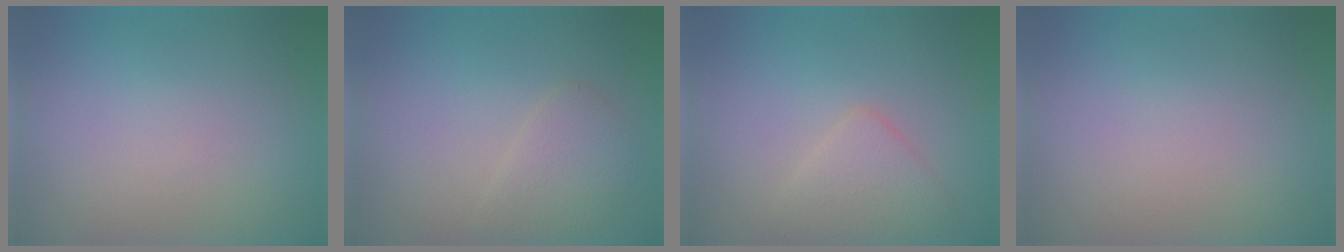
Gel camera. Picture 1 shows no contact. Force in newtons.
{"total": 2.1, "press": 2.1, "slide": 0.1}
{"total": 2.4, "press": 2.4, "slide": 0.1}
{"total": 0.0}